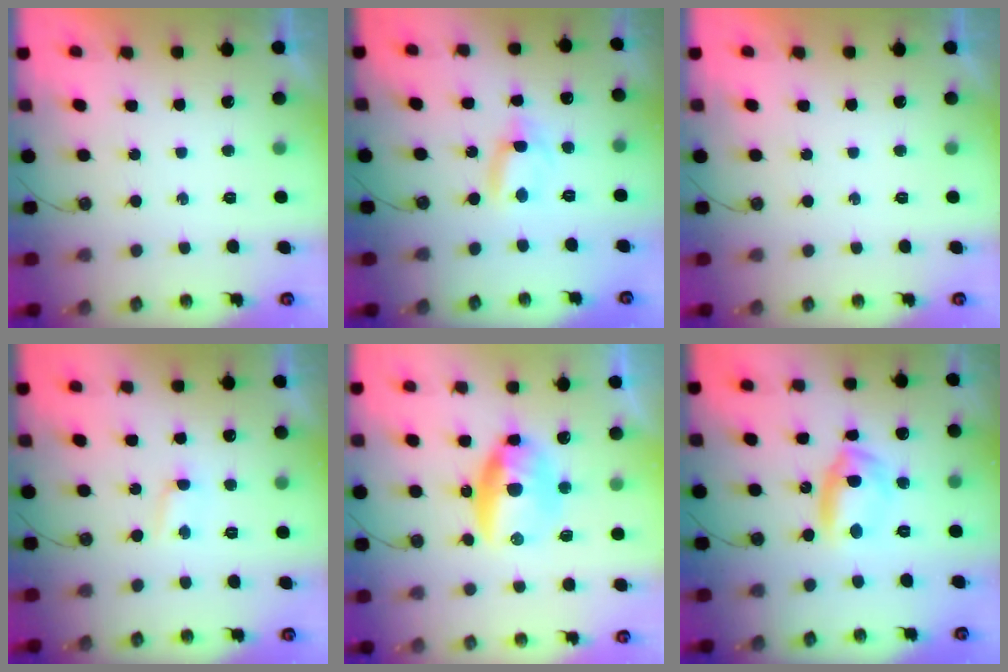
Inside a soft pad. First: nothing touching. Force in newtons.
{"total": 2.8, "press": 2.8, "slide": 0.2}
{"total": 0.0}
{"total": 1.6, "press": 1.5, "slide": 0.2}
{"total": 16.6, "press": 13.8, "slide": 9.3}
{"total": 11.5, "press": 8.9, "slide": 7.3}